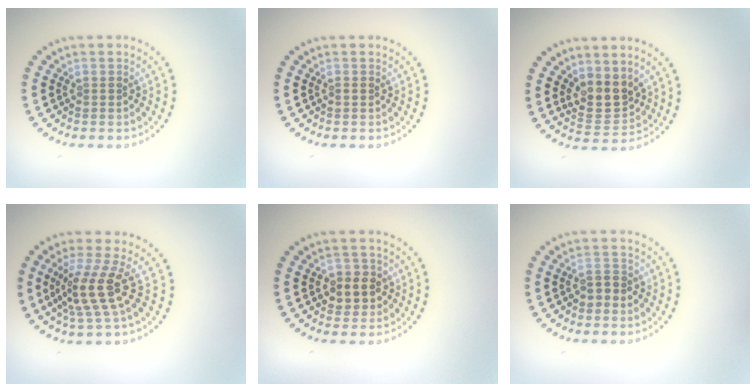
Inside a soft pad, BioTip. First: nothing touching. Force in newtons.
{"total": 0.6, "press": 0.6, "slide": 0.1}
{"total": 3.4, "press": 2.9, "slide": 1.8}
{"total": 4.0, "press": 2.9, "slide": 2.7}
{"total": 2.8, "press": 2.7, "slide": 0.7}
{"total": 1.9, "press": 1.8, "slide": 0.5}